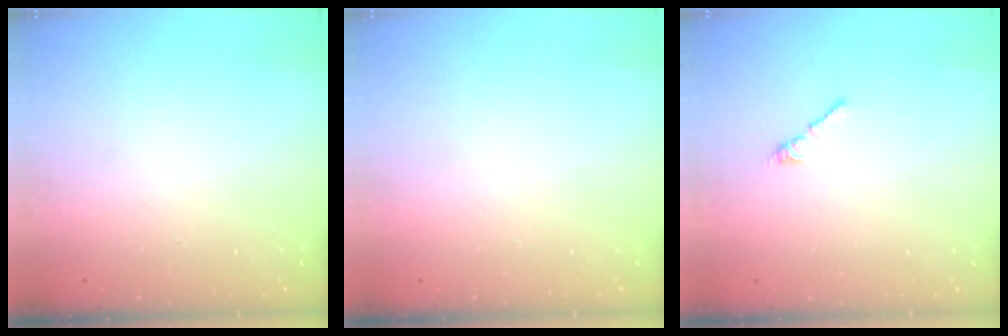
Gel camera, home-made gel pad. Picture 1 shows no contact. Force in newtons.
{"total": 0.0}
{"total": 2.7, "press": 2.6, "slide": 0.7}